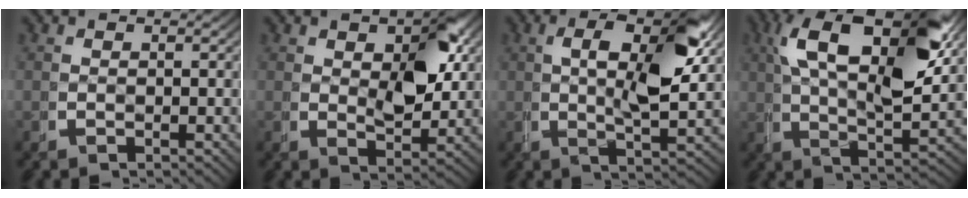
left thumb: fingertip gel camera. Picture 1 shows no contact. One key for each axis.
{"total": 5.1, "fx": 1.3, "fy": 2.6, "fz": 4.2, "tx": -0.066, "ty": -0.023, "tz": 0.035}
{"total": 8.2, "fx": 1.5, "fy": 2.8, "fz": 7.6, "tx": -0.127, "ty": -0.006, "tz": 0.025}
{"total": 13.0, "fx": 3.6, "fy": 5.8, "fz": 11.1, "tx": -0.190, "ty": -0.008, "tz": 0.061}